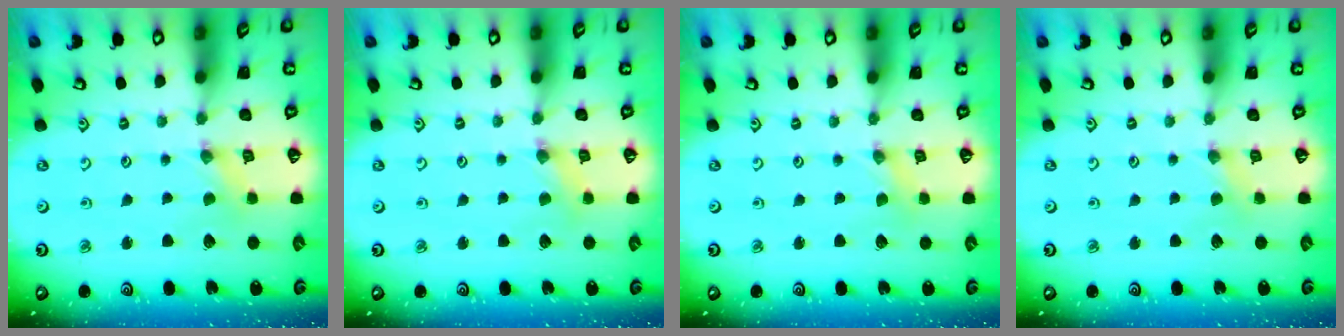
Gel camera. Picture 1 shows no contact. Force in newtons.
{"total": 1.6, "press": 1.6, "slide": 0.4}
{"total": 0.0}
{"total": 2.5, "press": 2.4, "slide": 0.4}